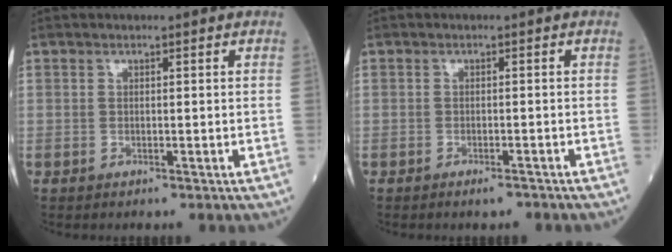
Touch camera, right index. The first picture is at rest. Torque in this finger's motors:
{"motor_torque": [-0.09, -0.09, 0.08, -0.01]}